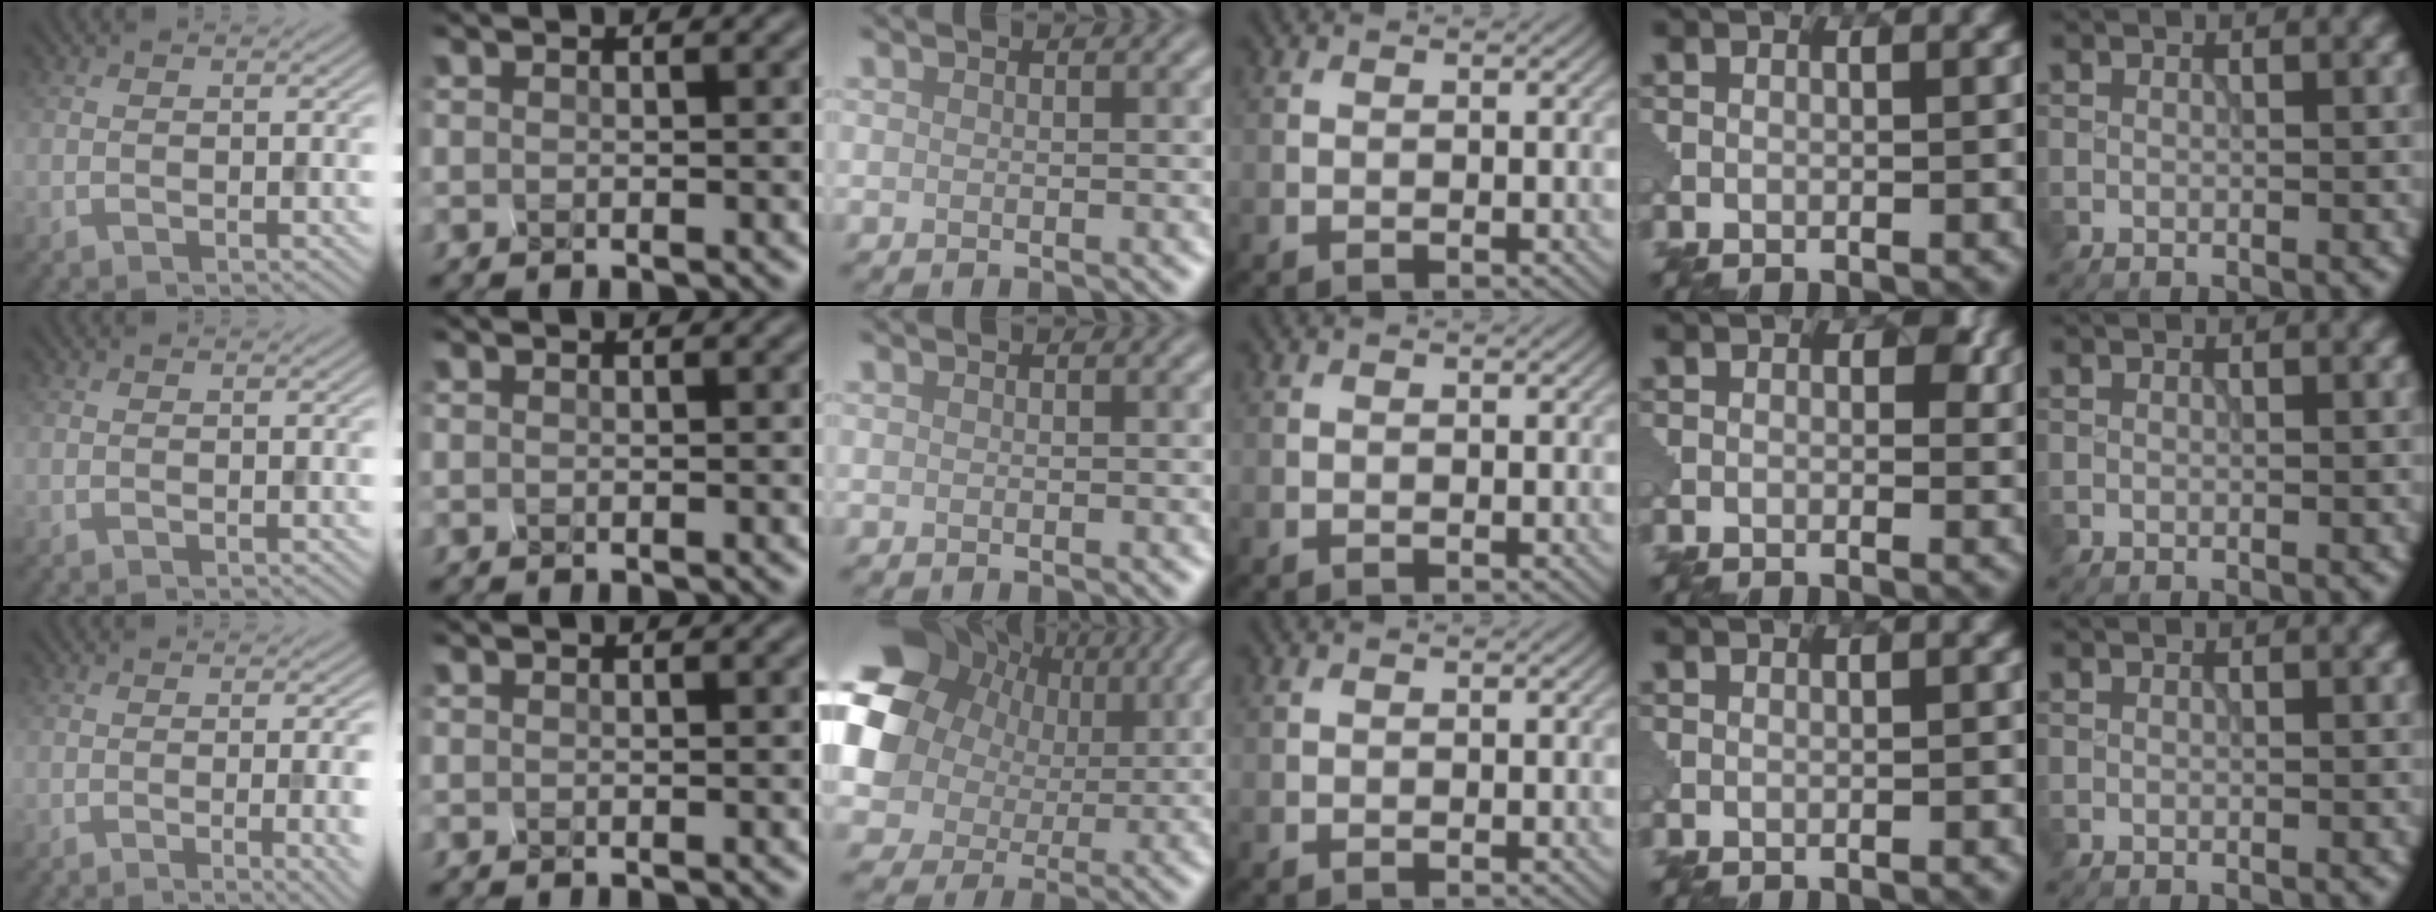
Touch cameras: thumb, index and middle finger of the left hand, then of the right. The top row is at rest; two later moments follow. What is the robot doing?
{"motion": "squeeze", "object": "hand grip exerciser"}